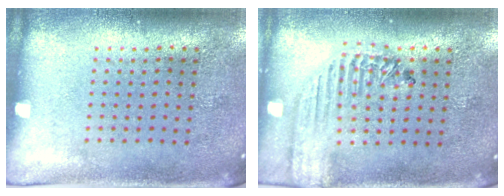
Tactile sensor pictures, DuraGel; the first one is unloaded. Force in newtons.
{"total": 1.8, "press": 1.7, "slide": 0.7}